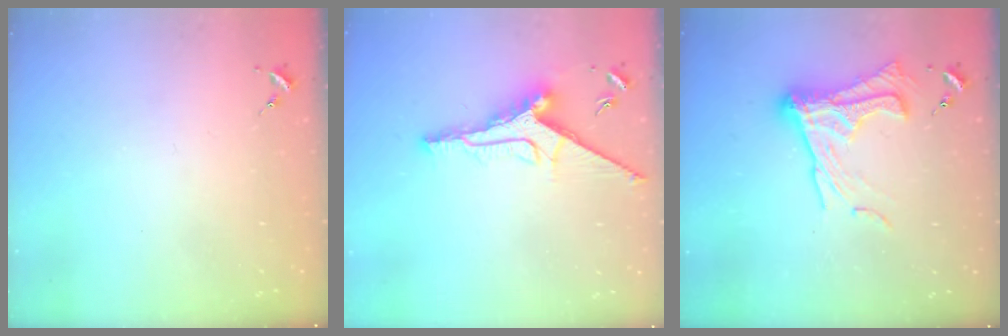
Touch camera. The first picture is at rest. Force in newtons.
{"total": 12.7, "press": 12.7, "slide": 1.0}
{"total": 15.8, "press": 15.7, "slide": 1.3}